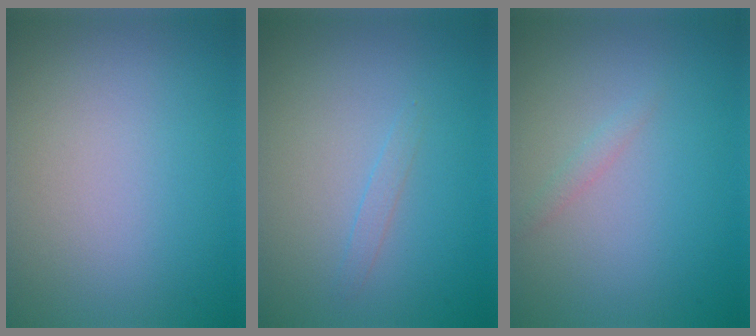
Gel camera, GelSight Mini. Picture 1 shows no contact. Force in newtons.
{"total": 0.8, "press": 0.8, "slide": 0.1}
{"total": 0.7, "press": 0.7, "slide": 0.0}